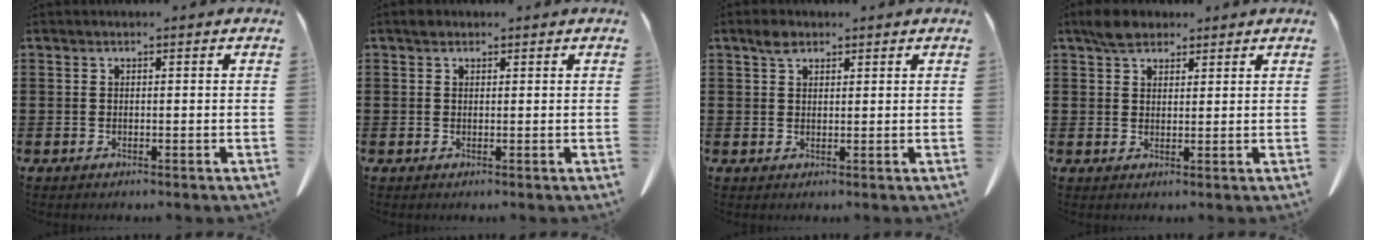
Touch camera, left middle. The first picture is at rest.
{"total": 1.3, "force": [0.9, 0.9, 0.1], "torque": [0.001, -0.001, 0.018]}
{"total": 2.5, "force": [1.6, 1.4, 1.2], "torque": [-0.020, 0.000, 0.030]}
{"total": 3.8, "force": [3.0, 2.1, 1.2], "torque": [-0.024, 0.007, 0.057]}